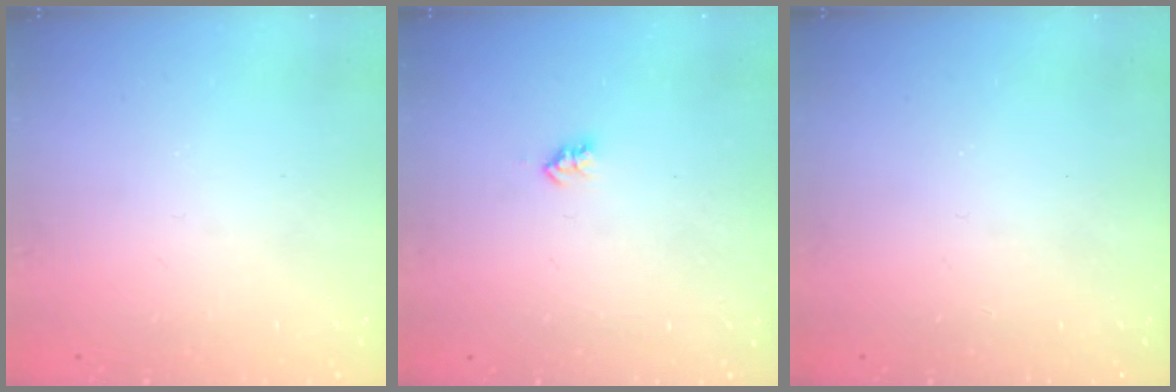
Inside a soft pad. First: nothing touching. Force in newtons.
{"total": 2.6, "press": 2.5, "slide": 0.4}
{"total": 0.0}